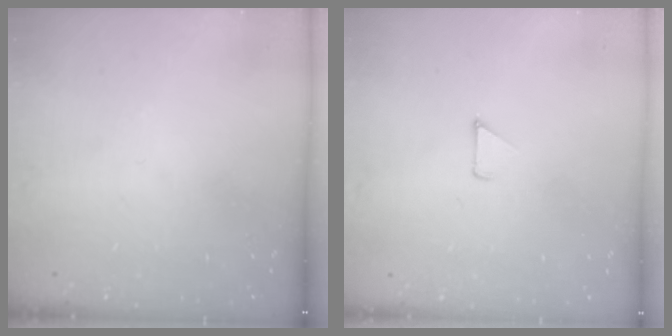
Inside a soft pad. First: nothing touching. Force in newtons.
{"total": 3.3, "press": 3.3, "slide": 0.3}